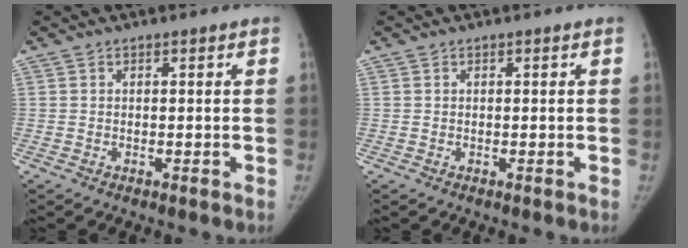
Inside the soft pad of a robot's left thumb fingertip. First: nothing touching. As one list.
[{"total": 0.0}]